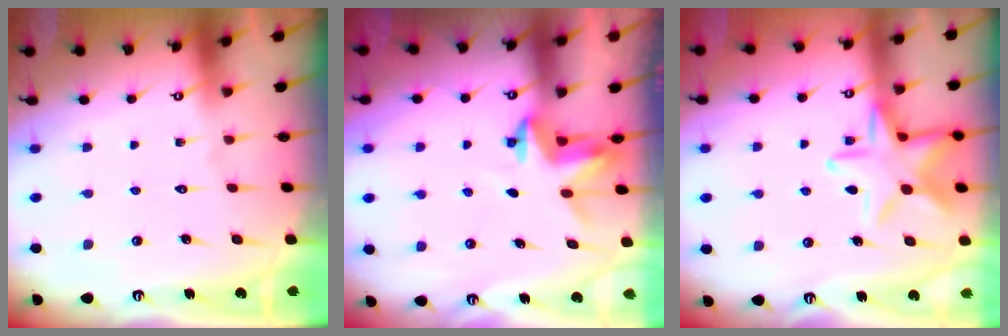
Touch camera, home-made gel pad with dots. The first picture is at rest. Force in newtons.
{"total": 3.4, "press": 3.4, "slide": 0.2}
{"total": 14.1, "press": 14.0, "slide": 1.0}